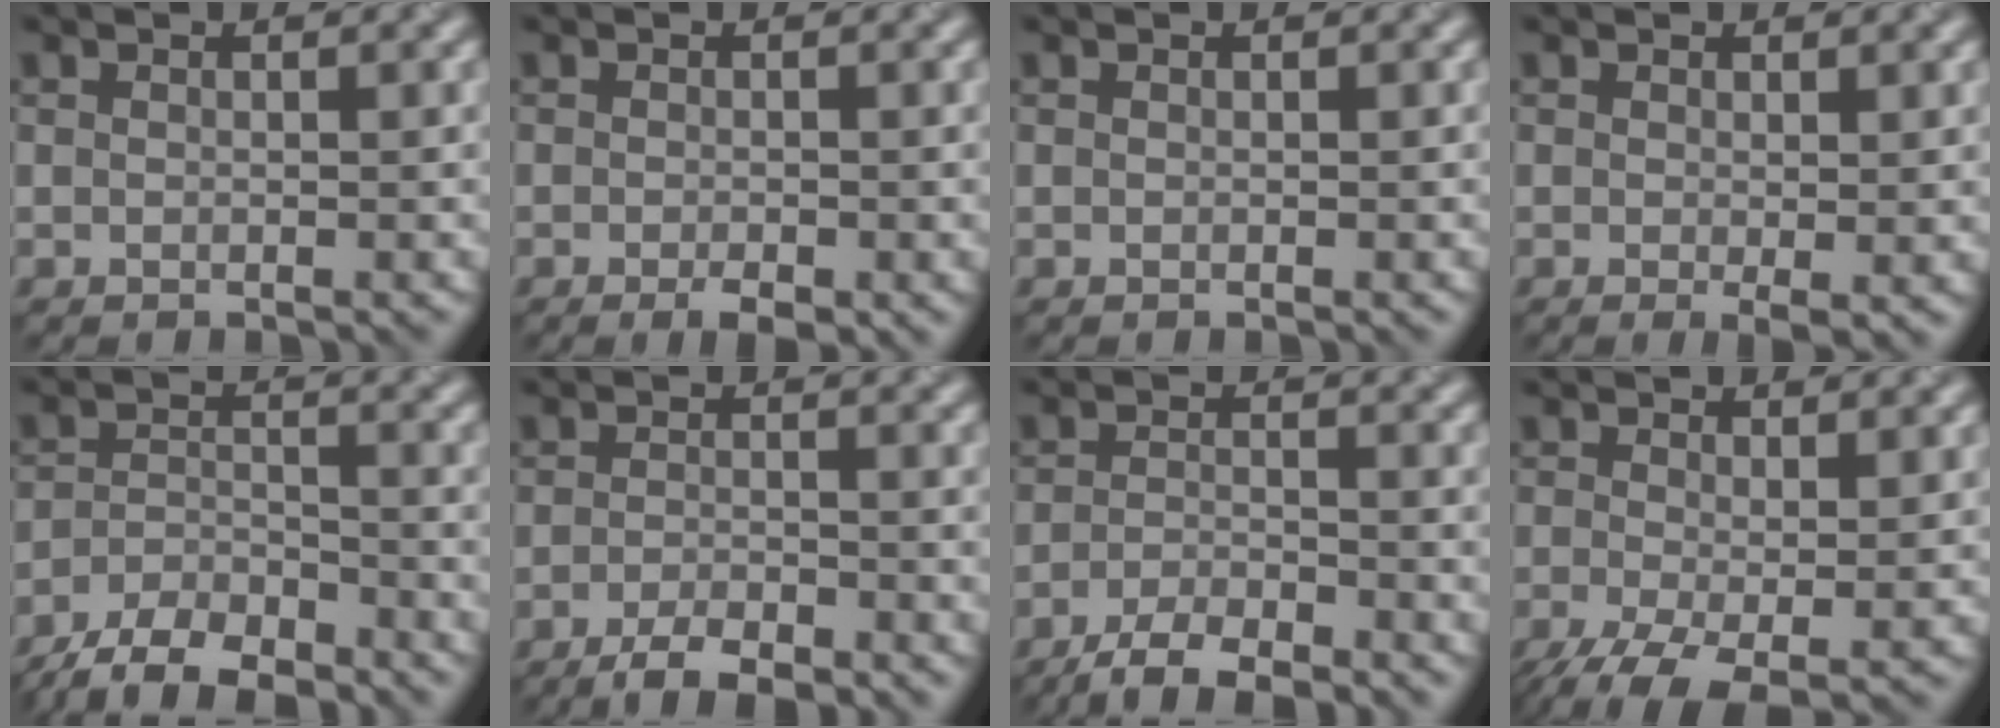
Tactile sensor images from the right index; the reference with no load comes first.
{"total": 1.9, "force": [-1.0, 0.6, 1.5], "torque": [-0.023, -0.004, -0.015]}
{"total": 0.0}
{"total": 1.3, "force": [0.0, 0.2, 1.3], "torque": [-0.019, -0.011, 0.000]}
{"total": 6.6, "force": [-5.5, 1.8, 3.0], "torque": [-0.052, -0.009, -0.105]}
{"total": 3.8, "force": [-2.7, 1.1, 2.5], "torque": [-0.046, -0.003, -0.049]}
{"total": 4.6, "force": [-3.7, 1.0, 2.6], "torque": [-0.048, -0.005, -0.071]}
{"total": 6.0, "force": [-2.7, 2.5, 4.7], "torque": [-0.109, -0.017, -0.049]}